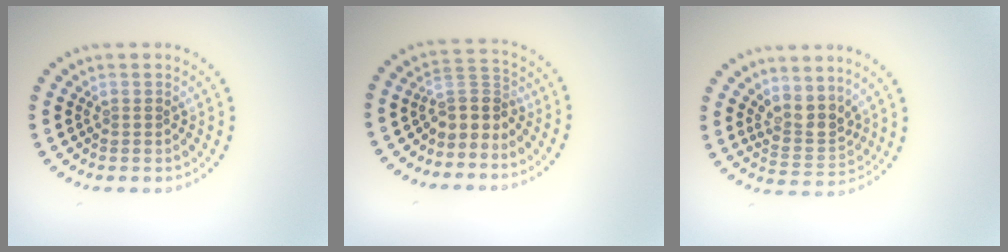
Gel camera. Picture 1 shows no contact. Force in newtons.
{"total": 2.7, "press": 2.0, "slide": 1.7}
{"total": 3.1, "press": 2.5, "slide": 1.8}